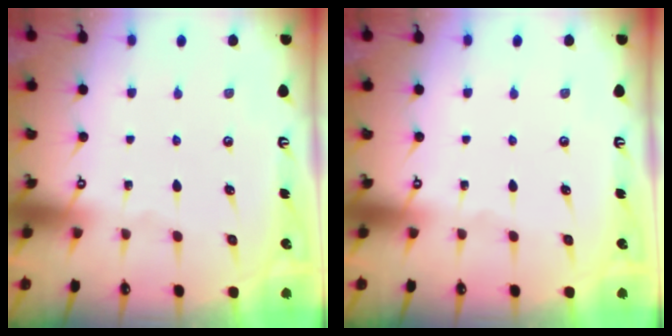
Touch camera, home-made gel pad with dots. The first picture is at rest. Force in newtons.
{"total": 0.0}